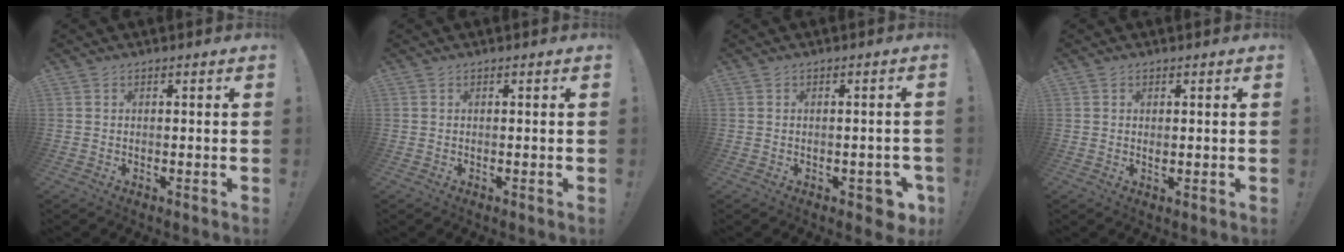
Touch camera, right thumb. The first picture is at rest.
{"total": 0.0}
{"total": 4.9, "force": [-2.0, 2.8, 3.4], "torque": [-0.031, 0.012, -0.029]}
{"total": 1.1, "force": [0.3, 0.9, 0.5], "torque": [-0.011, 0.002, 0.005]}